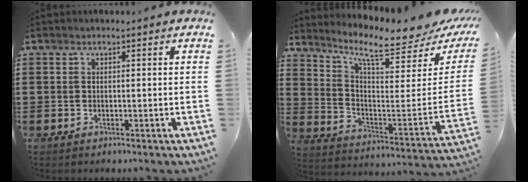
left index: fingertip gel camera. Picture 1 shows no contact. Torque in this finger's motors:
{"motor_torque": [2.14, 0.00, 0.66, 0.21]}